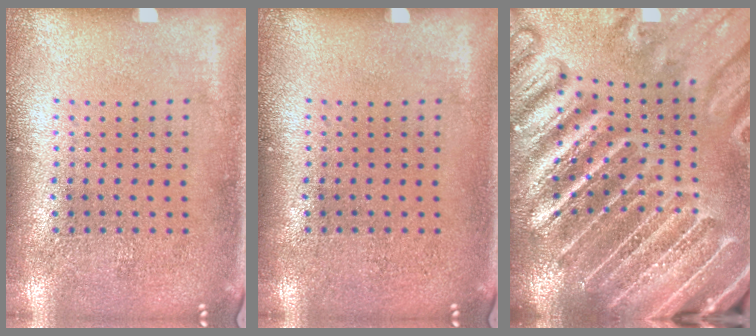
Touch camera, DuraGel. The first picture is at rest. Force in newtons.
{"total": 0.0}
{"total": 5.3, "press": 4.7, "slide": 2.4}